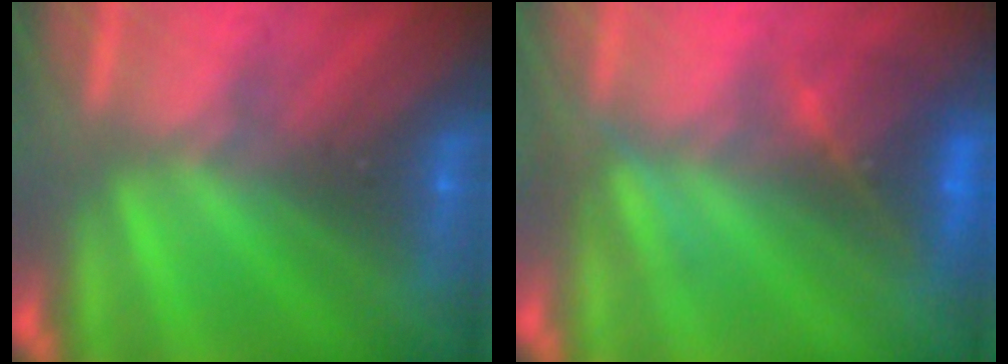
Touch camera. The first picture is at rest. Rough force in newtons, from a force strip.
{"total": 3.0}